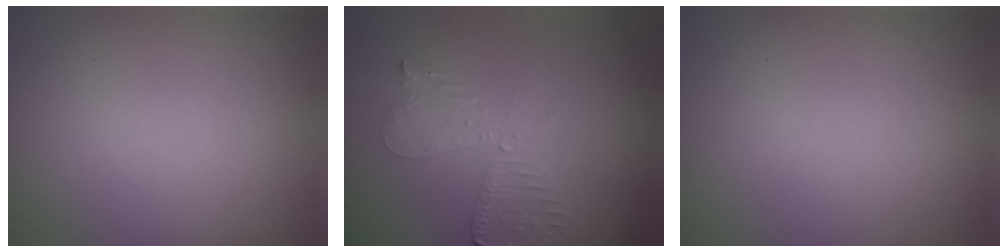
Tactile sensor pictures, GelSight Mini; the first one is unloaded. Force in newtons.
{"total": 2.6, "press": 2.5, "slide": 0.5}
{"total": 0.0}